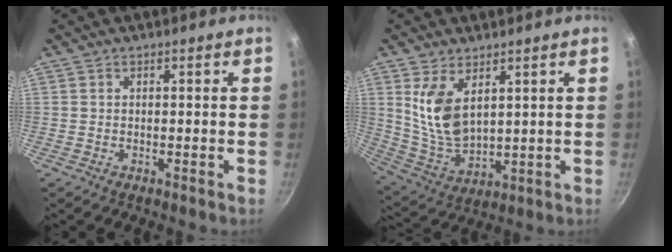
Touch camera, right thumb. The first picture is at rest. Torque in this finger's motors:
{"motor_torque": [-0.69, 0.95, 1.16, 0.30, 0.13]}